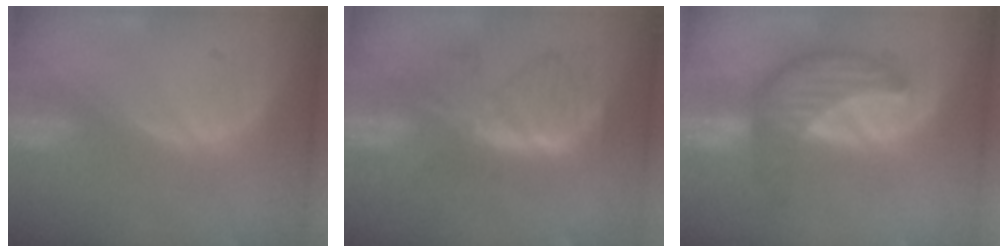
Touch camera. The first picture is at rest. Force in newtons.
{"total": 7.5, "press": 6.8, "slide": 3.1}
{"total": 7.8, "press": 7.6, "slide": 1.8}